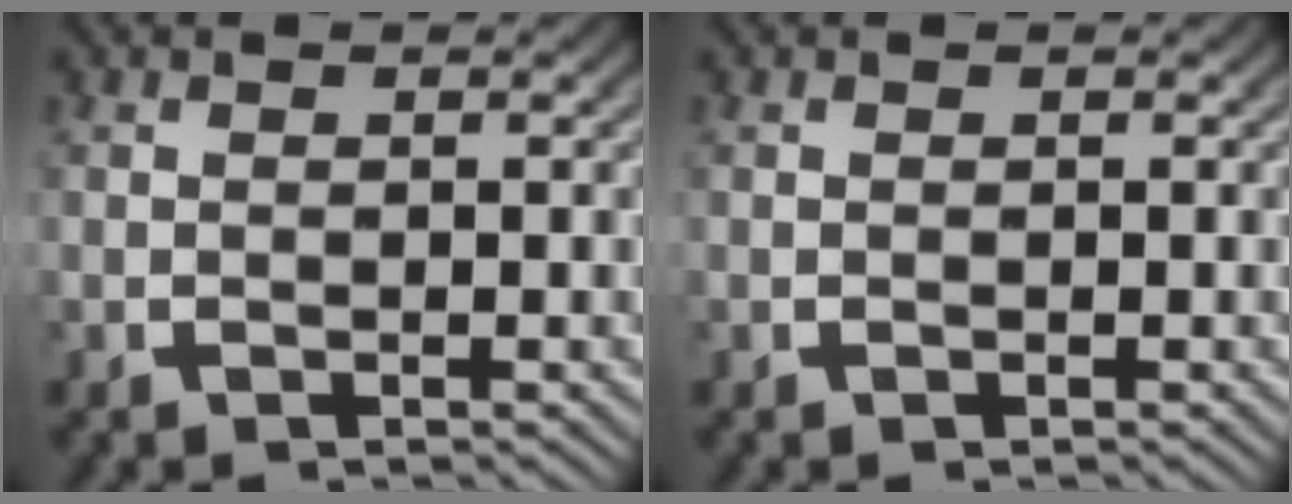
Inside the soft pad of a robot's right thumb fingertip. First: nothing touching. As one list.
[{"total": 0.0}]